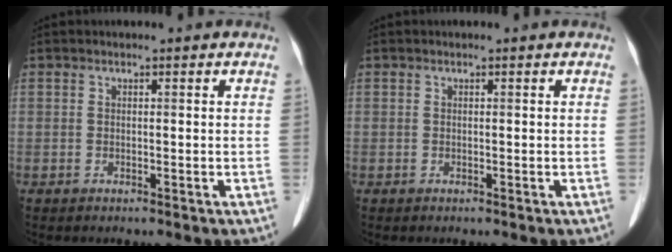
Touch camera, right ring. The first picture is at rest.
{"total": 0.0}